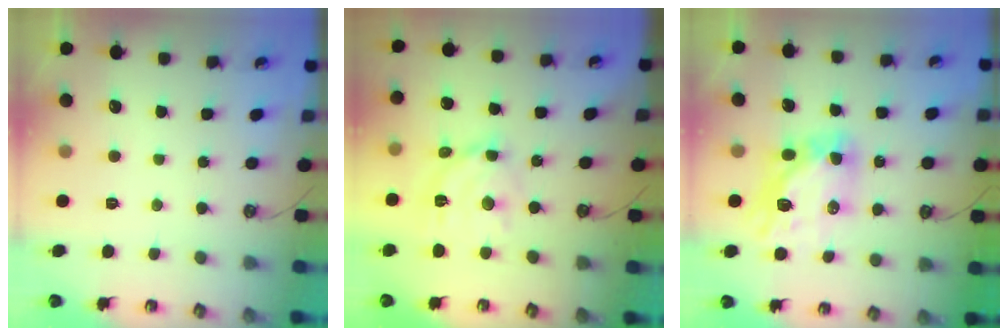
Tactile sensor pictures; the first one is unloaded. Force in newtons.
{"total": 12.6, "press": 12.5, "slide": 1.0}
{"total": 11.3, "press": 11.3, "slide": 1.0}